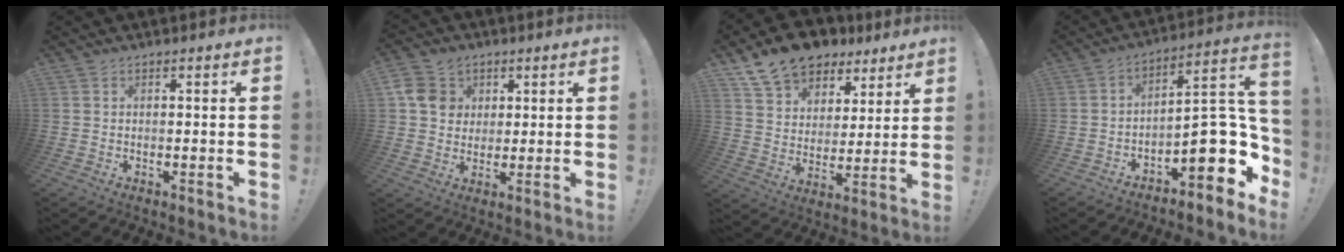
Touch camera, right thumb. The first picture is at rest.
{"total": 9.9, "force": [3.4, 8.6, 3.4], "torque": [-0.040, -0.010, 0.071]}
{"total": 14.1, "force": [11.1, 7.8, 4.1], "torque": [-0.067, -0.083, 0.205]}
{"total": 15.9, "force": [-3.3, 7.4, 13.6], "torque": [-0.160, 0.008, -0.042]}